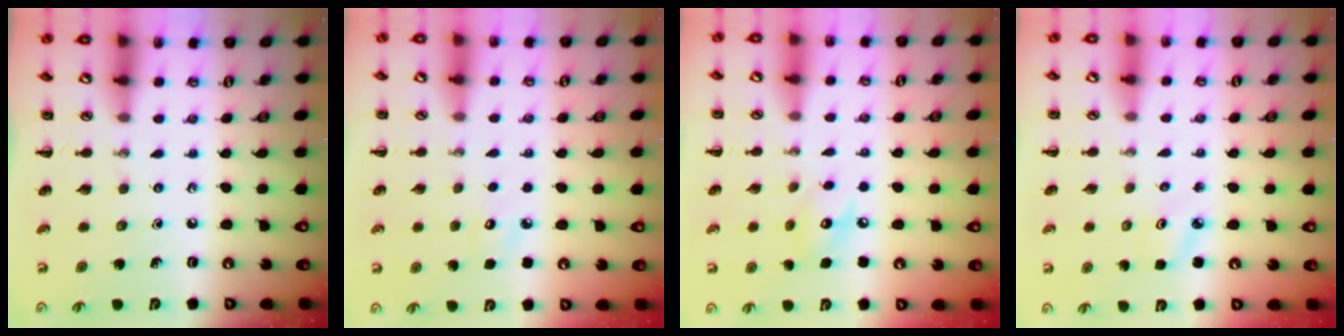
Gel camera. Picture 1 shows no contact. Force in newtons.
{"total": 5.1, "press": 4.9, "slide": 1.5}
{"total": 7.4, "press": 7.4, "slide": 1.1}
{"total": 2.5, "press": 2.4, "slide": 0.7}